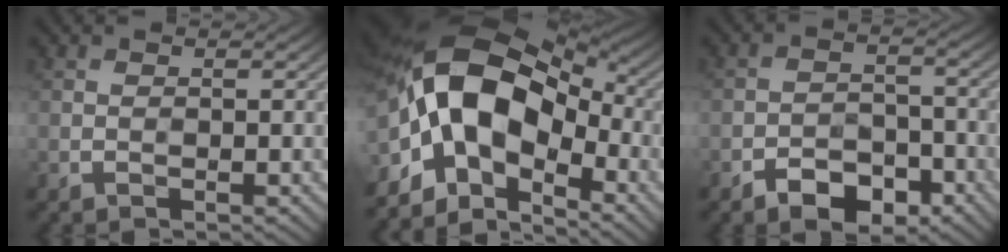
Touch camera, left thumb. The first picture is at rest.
{"total": 16.9, "force": [-2.3, 10.0, 13.4], "torque": [-0.257, 0.009, -0.051]}
{"total": 5.1, "force": [-3.6, 2.7, 2.5], "torque": [-0.038, 0.002, -0.065]}